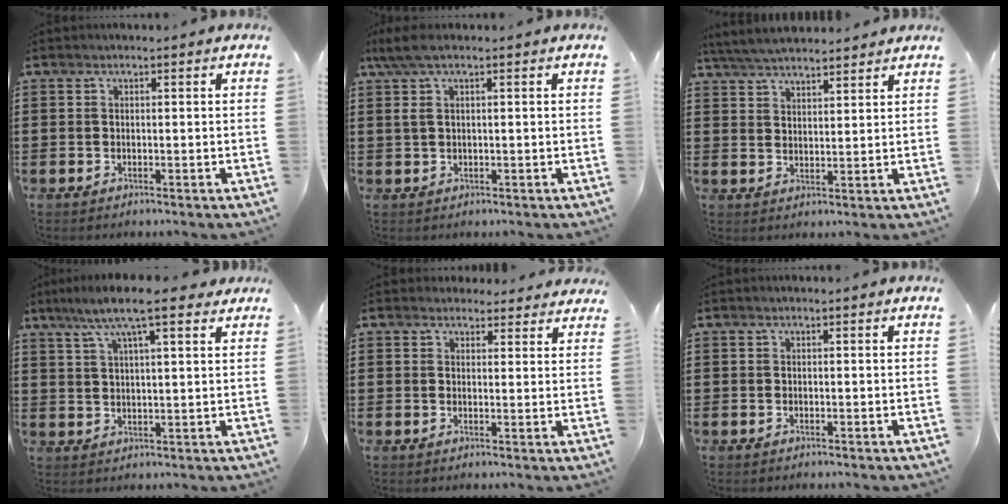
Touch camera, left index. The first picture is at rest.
{"total": 3.6, "force": [0.9, 0.8, 3.4], "torque": [-0.081, -0.004, 0.011]}
{"total": 4.7, "force": [4.6, 0.5, 1.2], "torque": [-0.038, -0.010, 0.084]}
{"total": 9.4, "force": [6.6, 2.1, 6.4], "torque": [-0.124, -0.013, 0.112]}
{"total": 2.7, "force": [2.5, 1.0, 0.4], "torque": [-0.007, -0.006, 0.046]}
{"total": 0.0}